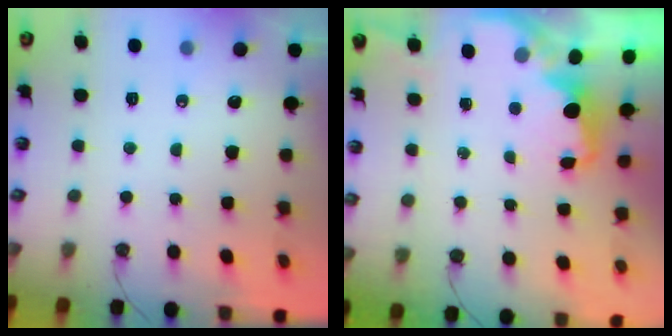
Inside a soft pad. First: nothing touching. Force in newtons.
{"total": 2.1, "press": 1.9, "slide": 0.8}